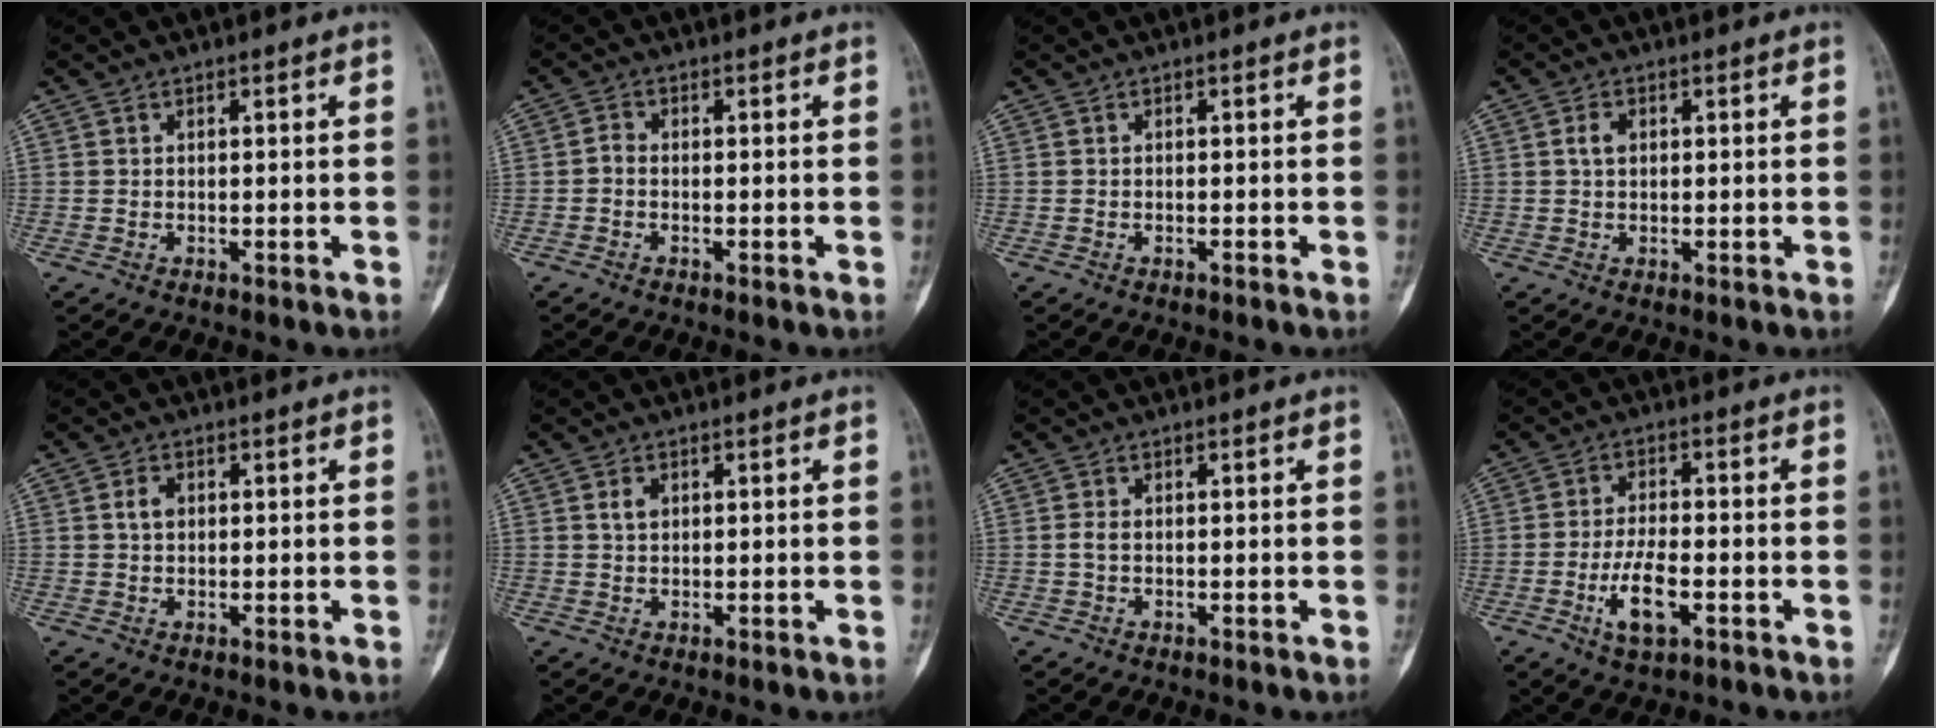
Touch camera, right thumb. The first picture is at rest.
{"total": 1.4, "force": [-0.6, 0.9, 0.9], "torque": [-0.016, 0.003, -0.017]}
{"total": 0.0}
{"total": 2.3, "force": [0.5, 1.5, 1.6], "torque": [-0.029, 0.005, 0.008]}
{"total": 2.4, "force": [0.5, 1.7, 1.6], "torque": [-0.027, 0.005, 0.008]}
{"total": 2.0, "force": [0.7, 1.4, 1.3], "torque": [-0.021, 0.001, 0.012]}
{"total": 1.2, "force": [-0.1, 0.7, 1.0], "torque": [-0.021, 0.000, -0.003]}
{"total": 7.4, "force": [-2.7, 3.0, 6.2], "torque": [-0.116, 0.011, -0.047]}